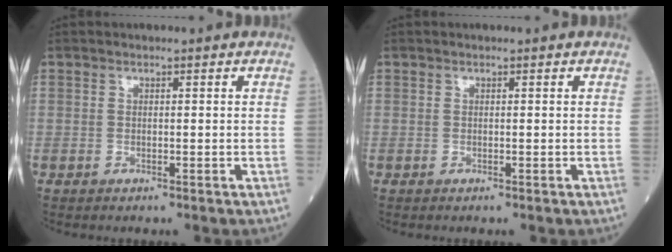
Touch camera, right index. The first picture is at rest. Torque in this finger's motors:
{"motor_torque": [0.00, 0.00, 0.00, 0.01]}